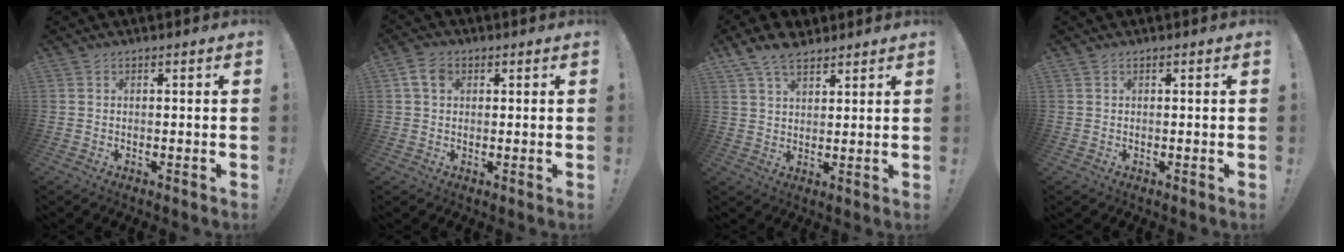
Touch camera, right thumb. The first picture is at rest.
{"total": 5.0, "force": [1.6, 3.6, 3.2], "torque": [-0.056, 0.008, 0.034]}
{"total": 7.8, "force": [5.7, 3.8, 3.7], "torque": [-0.068, -0.022, 0.109]}
{"total": 0.0}